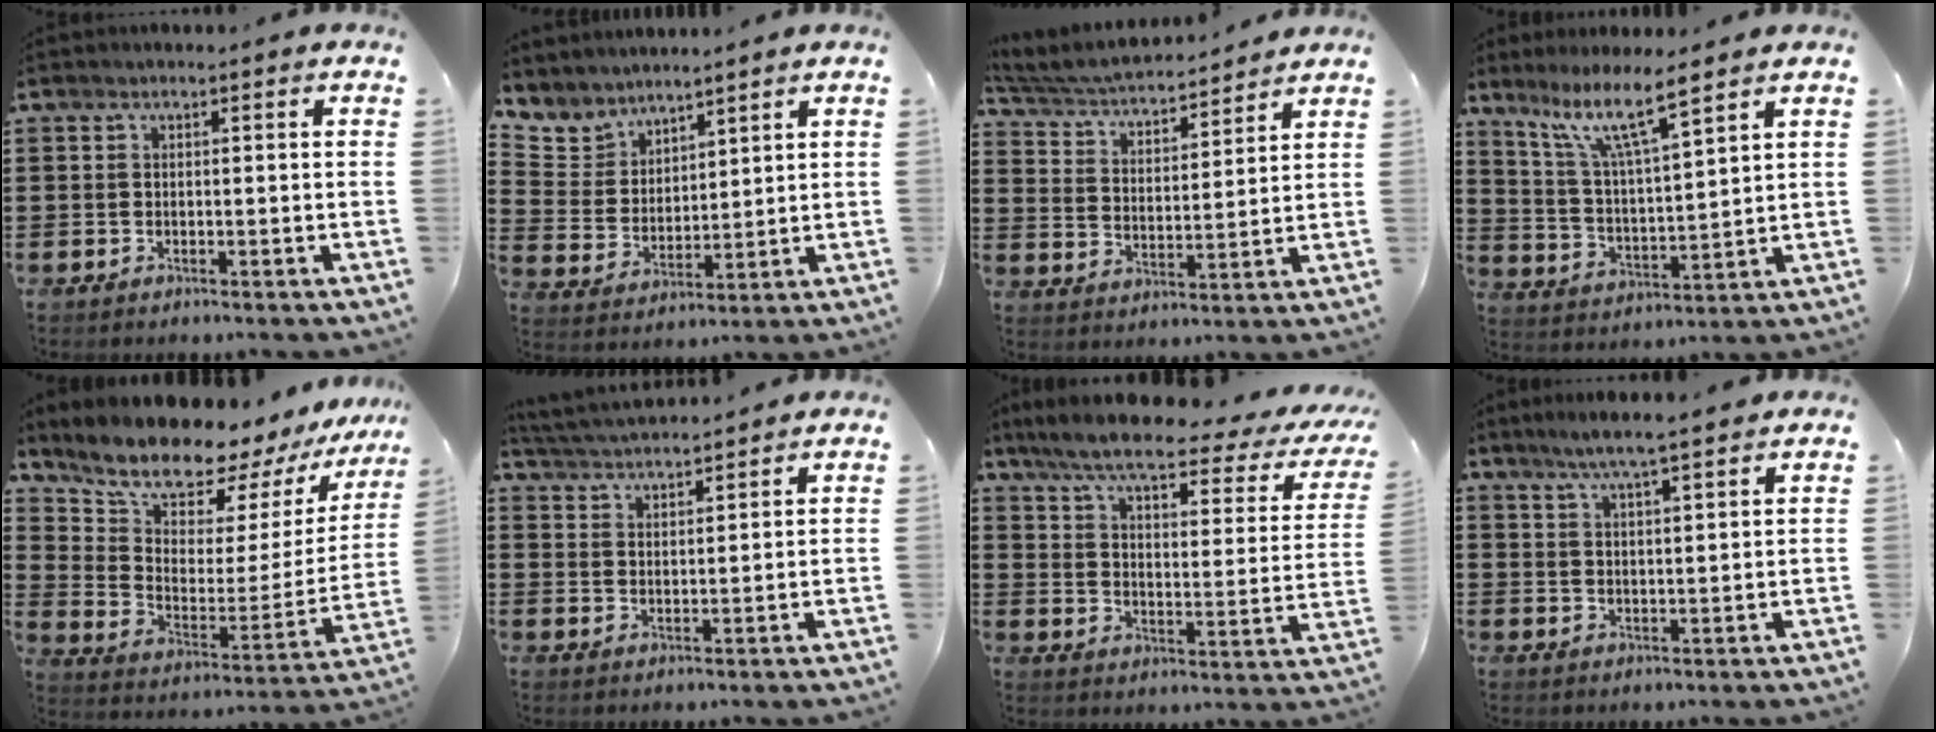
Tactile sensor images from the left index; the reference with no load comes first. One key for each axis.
{"total": 6.1, "fx": 5.4, "fy": 2.8, "fz": 0.0, "tx": -0.037, "ty": -0.031, "tz": 0.103}
{"total": 4.3, "fx": 4.1, "fy": 0.5, "fz": 1.0, "tx": -0.042, "ty": -0.030, "tz": 0.065}
{"total": 8.5, "fx": 6.7, "fy": 0.5, "fz": 5.2, "tx": -0.123, "ty": -0.033, "tz": 0.116}
{"total": 10.7, "fx": 10.0, "fy": 2.5, "fz": 3.0, "tx": -0.084, "ty": -0.090, "tz": 0.167}
{"total": 3.5, "fx": 3.5, "fy": -0.1, "fz": 0.2, "tx": -0.018, "ty": -0.016, "tz": 0.062}
{"total": 7.5, "fx": 5.4, "fy": 0.8, "fz": 5.1, "tx": -0.118, "ty": -0.029, "tz": 0.090}
{"total": 4.9, "fx": 4.1, "fy": 0.1, "fz": 2.5, "tx": -0.060, "ty": -0.005, "tz": 0.073}